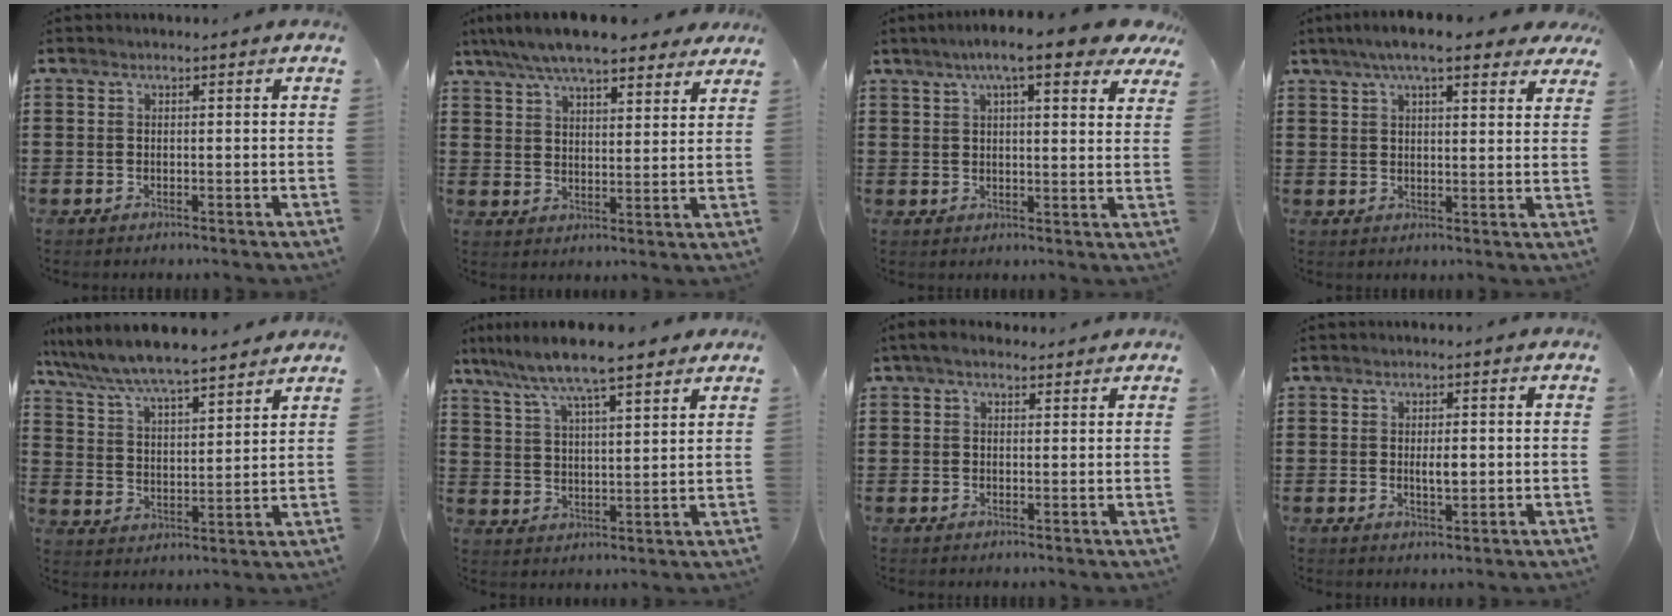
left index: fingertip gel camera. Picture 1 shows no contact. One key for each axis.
{"total": 8.2, "fx": 7.4, "fy": 1.4, "fz": 3.4, "tx": -0.091, "ty": -0.018, "tz": 0.135}
{"total": 8.2, "fx": 5.9, "fy": 1.2, "fz": 5.6, "tx": -0.099, "ty": -0.009, "tz": 0.100}
{"total": 7.5, "fx": 5.7, "fy": 1.3, "fz": 4.6, "tx": -0.095, "ty": -0.003, "tz": 0.102}
{"total": 7.2, "fx": 6.7, "fy": 0.4, "fz": 2.6, "tx": -0.079, "ty": -0.037, "tz": 0.116}
{"total": 8.4, "fx": 6.9, "fy": 0.9, "fz": 4.7, "tx": -0.114, "ty": -0.021, "tz": 0.121}
{"total": 2.7, "fx": 2.0, "fy": 1.2, "fz": 1.5, "tx": -0.033, "ty": 0.006, "tz": 0.037}
{"total": 2.8, "fx": 0.2, "fy": 0.9, "fz": 2.6, "tx": -0.042, "ty": -0.003, "tz": 0.000}